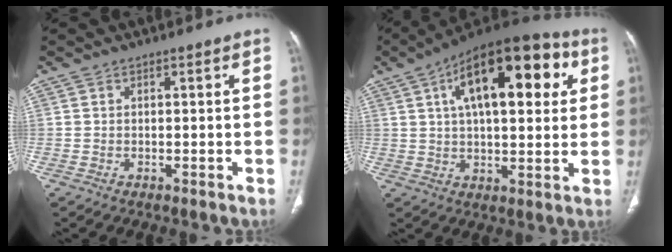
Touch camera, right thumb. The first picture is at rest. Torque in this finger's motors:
{"motor_torque": [-0.21, 3.89, 2.02, 0.75, 0.18]}